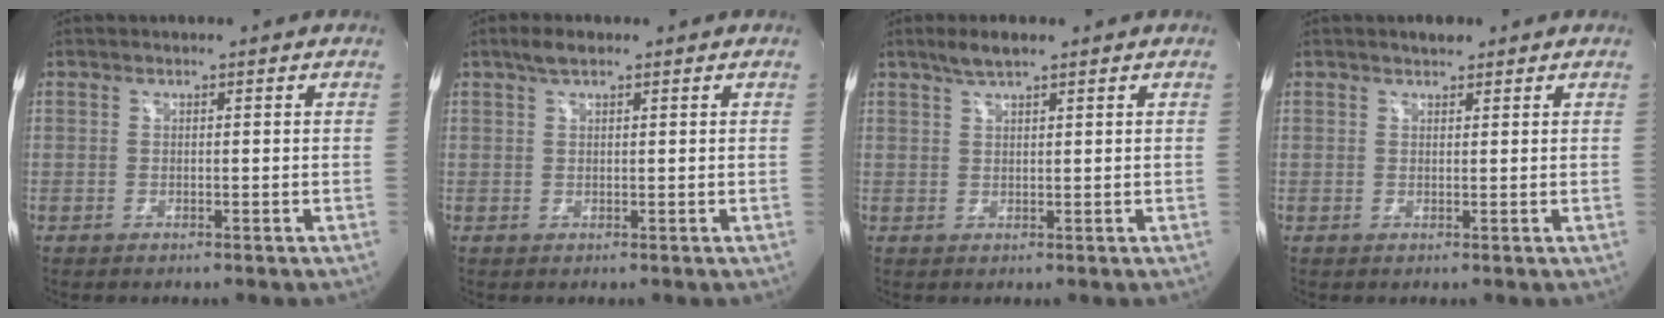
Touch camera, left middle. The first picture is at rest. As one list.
[{"total": 2.3, "force": [1.6, 0.7, 1.5], "torque": [-0.035, 0.012, 0.031]}, {"total": 3.3, "force": [2.5, 0.5, 2.1], "torque": [-0.049, 0.008, 0.049]}, {"total": 1.8, "force": [1.4, 0.8, 0.7], "torque": [-0.017, 0.006, 0.021]}]